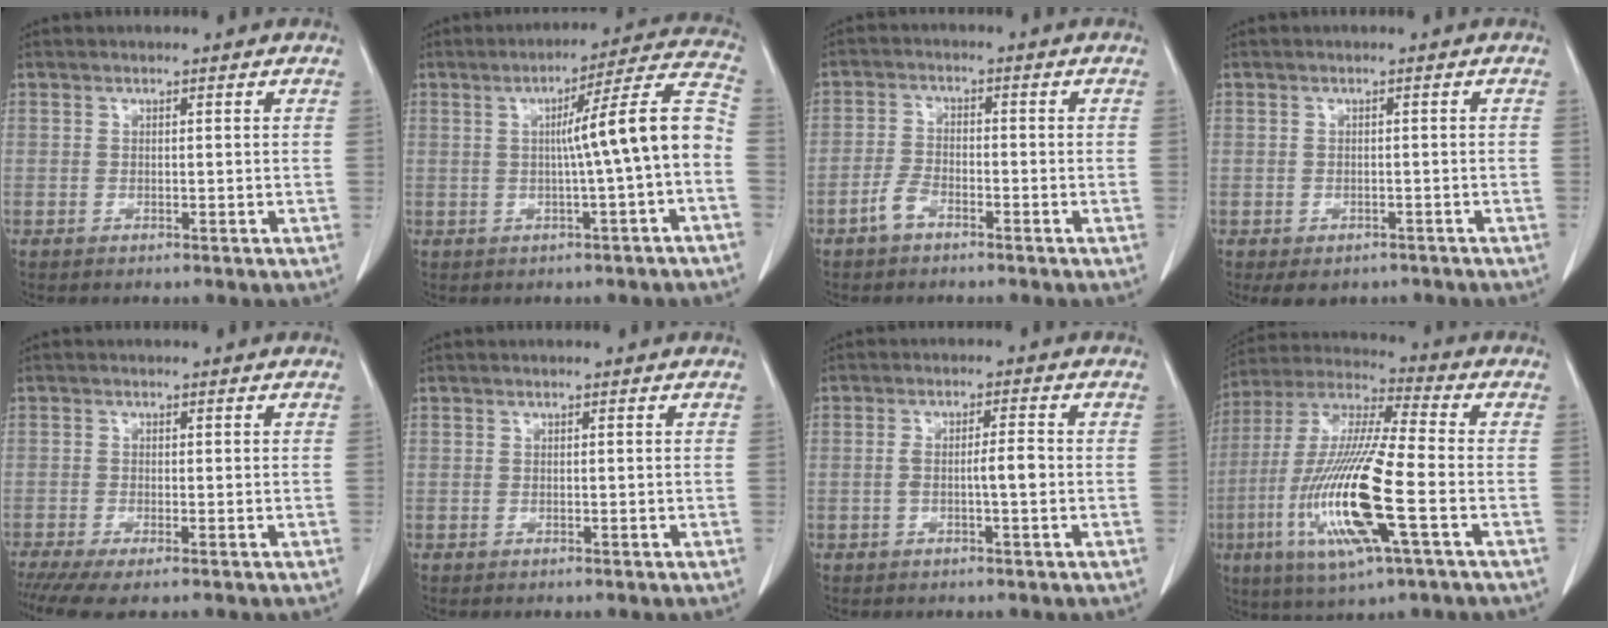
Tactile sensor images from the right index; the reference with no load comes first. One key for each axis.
{"total": 10.7, "fx": -1.0, "fy": -0.9, "fz": 10.6, "tx": -0.146, "ty": 0.026, "tz": -0.017}
{"total": 3.3, "fx": -2.3, "fy": 1.4, "fz": 1.9, "tx": -0.042, "ty": 0.005, "tz": -0.045}
{"total": 4.9, "fx": -3.5, "fy": 3.1, "fz": 1.3, "tx": -0.005, "ty": 0.003, "tz": -0.044}
{"total": 4.8, "fx": -3.4, "fy": 0.6, "fz": 3.2, "tx": -0.053, "ty": -0.012, "tz": -0.059}
{"total": 0.0}
{"total": 3.4, "fx": -0.6, "fy": 0.3, "fz": 3.4, "tx": -0.061, "ty": 0.009, "tz": -0.008}
{"total": 18.7, "fx": -5.0, "fy": 1.6, "fz": 17.9, "tx": -0.379, "ty": -0.019, "tz": -0.094}